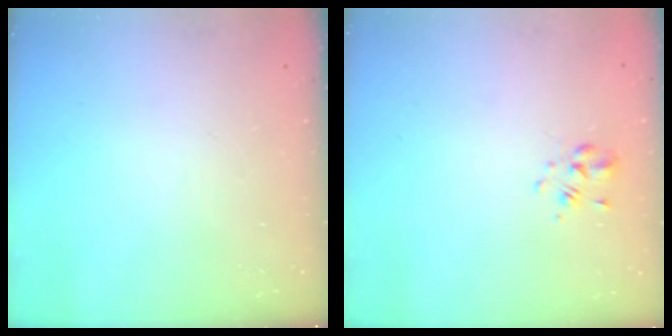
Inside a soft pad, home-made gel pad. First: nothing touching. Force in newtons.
{"total": 2.1, "press": 1.9, "slide": 0.7}